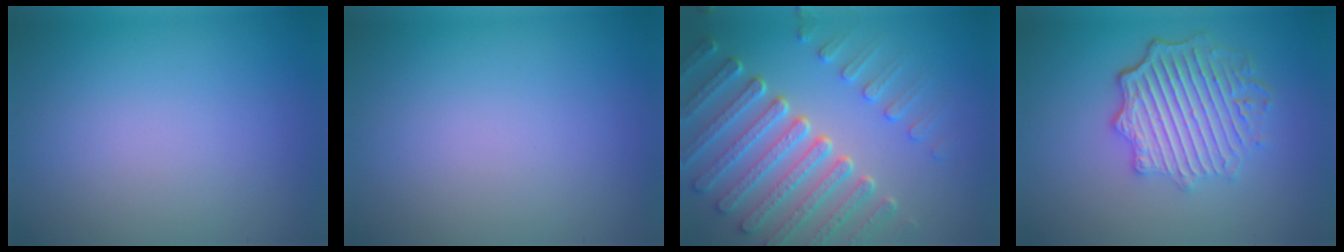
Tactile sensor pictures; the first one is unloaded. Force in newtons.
{"total": 0.0}
{"total": 7.5, "press": 5.7, "slide": 4.8}
{"total": 5.9, "press": 4.6, "slide": 3.8}